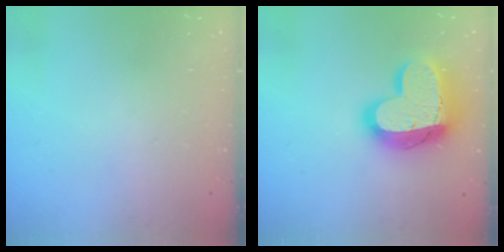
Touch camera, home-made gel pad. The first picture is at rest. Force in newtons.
{"total": 19.7, "press": 19.7, "slide": 1.4}